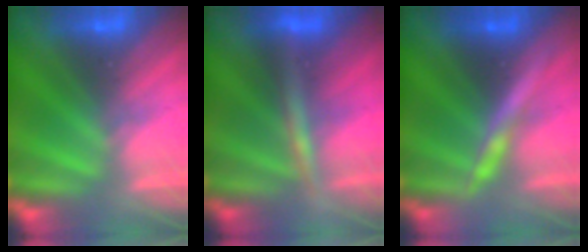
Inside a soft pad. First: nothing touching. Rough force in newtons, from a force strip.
{"total": 2.6}
{"total": 3.0}